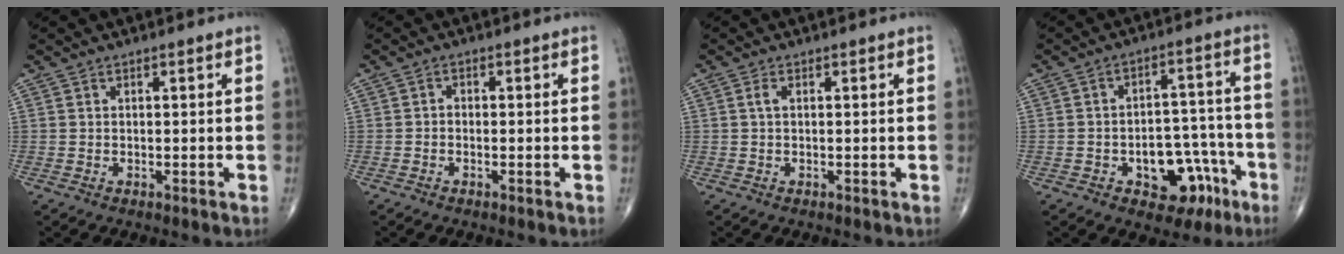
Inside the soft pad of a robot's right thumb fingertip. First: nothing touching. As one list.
[{"total": 1.0, "force": [-0.4, 0.7, 0.5], "torque": [-0.001, 0.004, -0.010]}, {"total": 1.2, "force": [0.2, 0.5, 1.1], "torque": [-0.026, 0.007, 0.004]}, {"total": 11.9, "force": [-5.5, 7.4, 7.5], "torque": [-0.056, 0.054, -0.069]}]